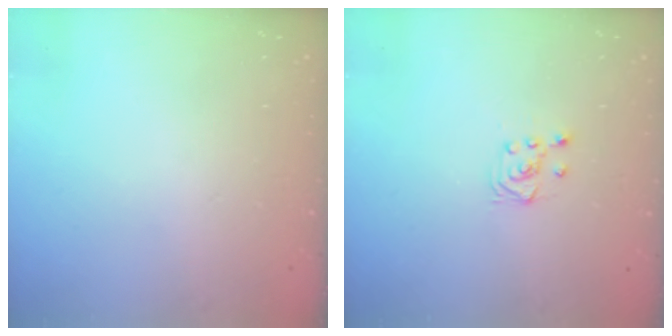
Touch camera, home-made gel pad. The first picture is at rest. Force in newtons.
{"total": 3.9, "press": 3.8, "slide": 0.7}